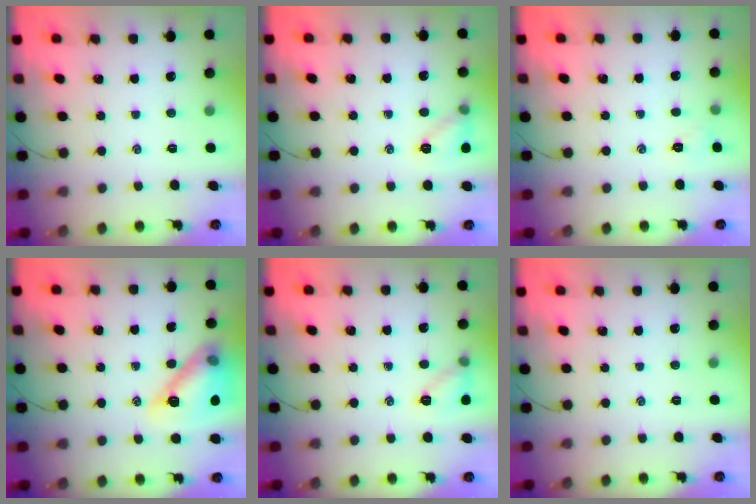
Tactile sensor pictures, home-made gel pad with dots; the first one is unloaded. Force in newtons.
{"total": 7.5, "press": 7.4, "slide": 1.2}
{"total": 3.9, "press": 3.7, "slide": 1.1}
{"total": 15.6, "press": 15.5, "slide": 1.4}
{"total": 7.5, "press": 7.4, "slide": 1.2}
{"total": 0.0}